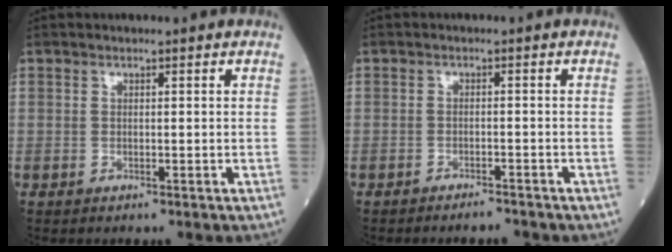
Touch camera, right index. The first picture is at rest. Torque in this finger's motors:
{"motor_torque": [0.06, -0.10, -0.04, -0.02]}